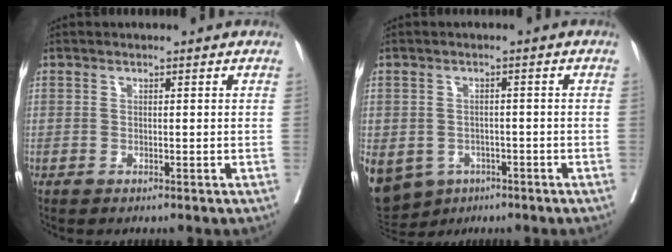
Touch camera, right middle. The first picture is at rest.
{"total": 17.9, "force": [-8.3, 14.2, 7.1], "torque": [-0.237, -0.010, -0.108]}